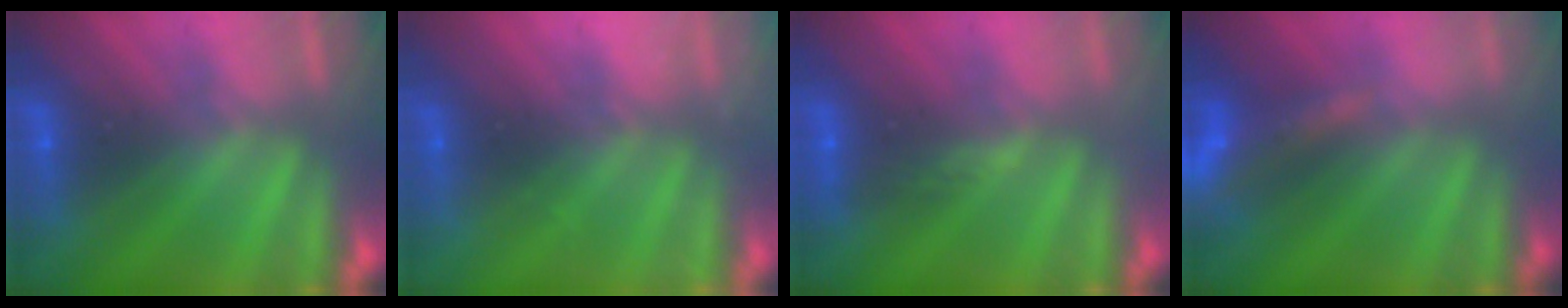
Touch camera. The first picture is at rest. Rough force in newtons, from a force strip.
{"total": 2.3}
{"total": 2.8}
{"total": 9.4}